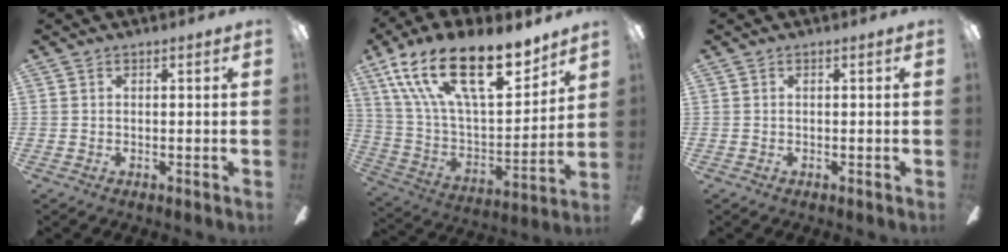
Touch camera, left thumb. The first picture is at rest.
{"total": 25.4, "force": [16.1, 10.4, 16.7], "torque": [-0.300, -0.095, 0.281]}
{"total": 0.0}